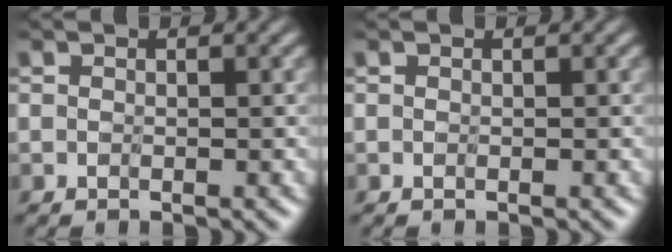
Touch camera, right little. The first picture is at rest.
{"total": 0.0}